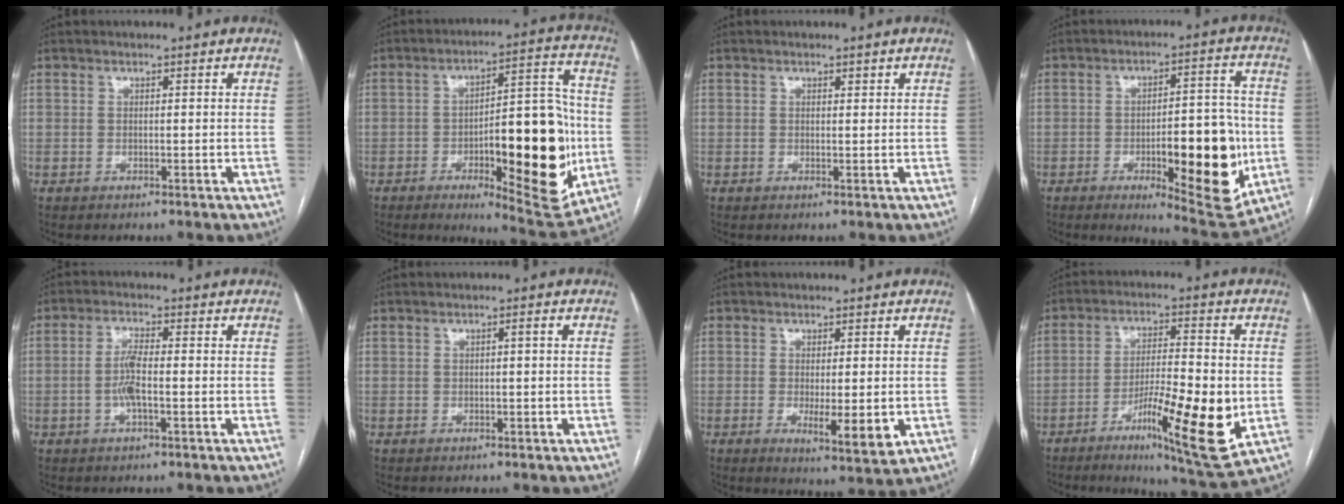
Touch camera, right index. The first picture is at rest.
{"total": 21.5, "force": [-4.5, 6.0, 20.1], "torque": [-0.257, 0.014, -0.046]}
{"total": 0.6, "force": [0.4, 0.2, 0.3], "torque": [-0.006, -0.002, 0.005]}
{"total": 17.2, "force": [-4.2, 4.8, 16.0], "torque": [-0.209, 0.003, -0.047]}
{"total": 4.2, "force": [-1.0, 0.7, 4.0], "torque": [-0.086, 0.004, -0.019]}
{"total": 0.8, "force": [0.0, 0.0, 0.8], "torque": [-0.012, 0.002, 0.002]}
{"total": 6.5, "force": [-1.5, 1.6, 6.1], "torque": [-0.089, -0.013, -0.016]}
{"total": 15.4, "force": [-4.8, 1.9, 14.6], "torque": [-0.241, -0.019, -0.072]}